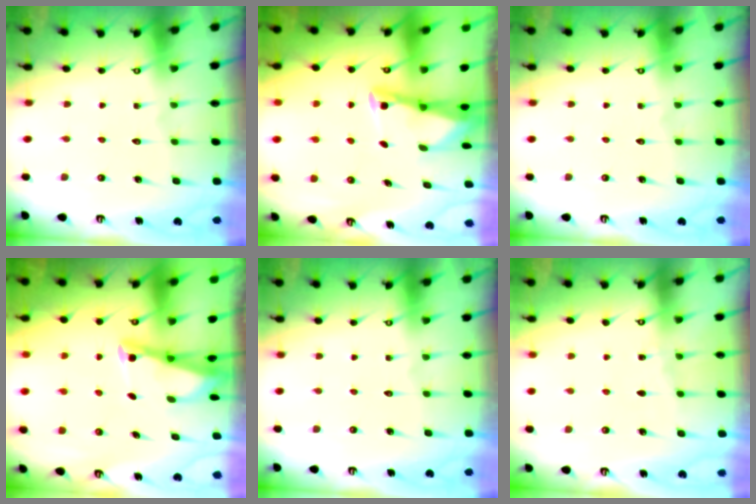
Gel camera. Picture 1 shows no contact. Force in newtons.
{"total": 3.0, "press": 2.9, "slide": 0.4}
{"total": 0.0}
{"total": 2.8, "press": 2.8, "slide": 0.3}
{"total": 0.0}
{"total": 2.6, "press": 2.6, "slide": 0.4}